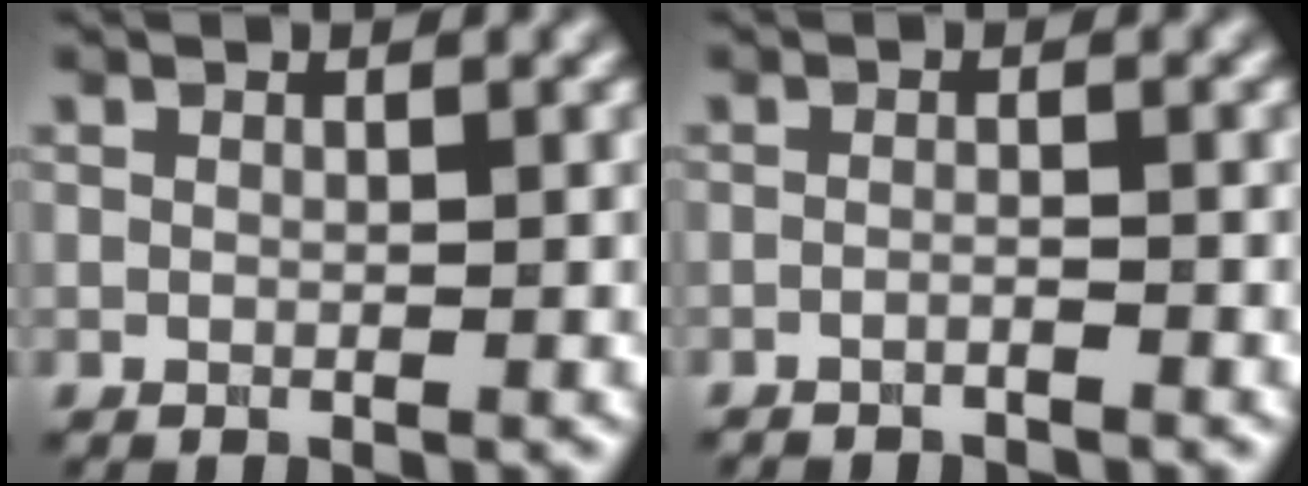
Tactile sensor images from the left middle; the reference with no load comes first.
{"total": 1.2, "force": [-1.0, 0.3, 0.6], "torque": [-0.005, -0.006, -0.025]}